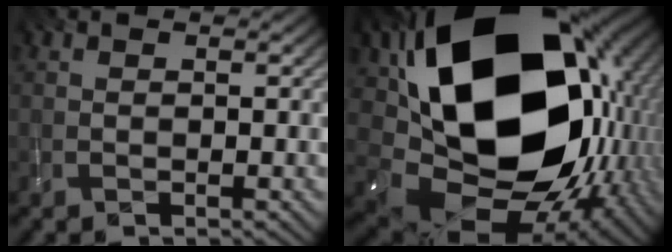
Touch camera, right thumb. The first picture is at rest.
{"total": 22.3, "force": [3.2, 15.8, 15.4], "torque": [-0.310, -0.065, 0.111]}